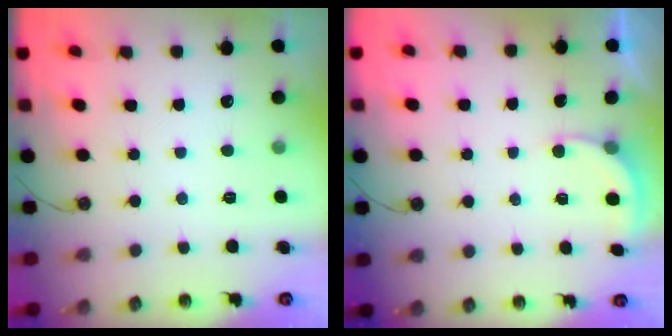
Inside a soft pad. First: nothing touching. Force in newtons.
{"total": 2.6, "press": 2.6, "slide": 0.2}